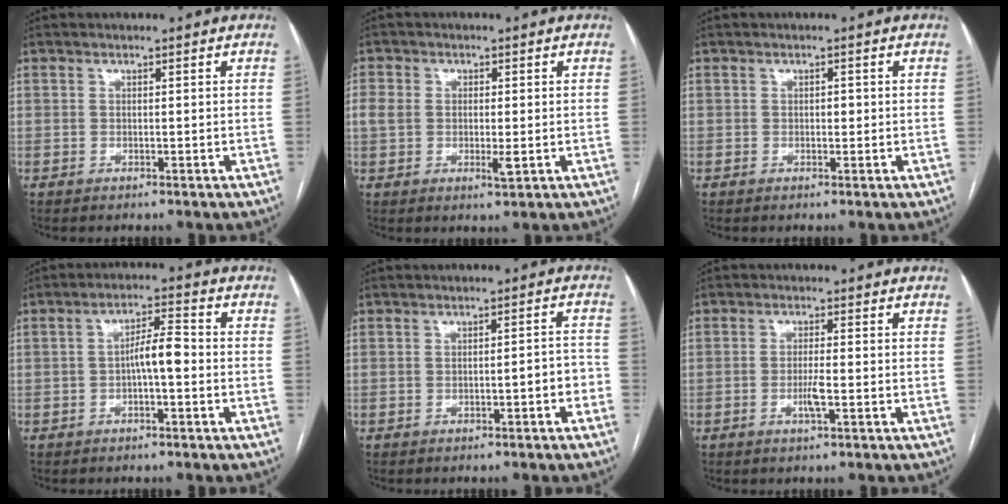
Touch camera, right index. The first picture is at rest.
{"total": 4.5, "force": [-0.3, 2.3, 3.9], "torque": [-0.075, 0.001, -0.002]}
{"total": 0.9, "force": [0.0, 0.6, 0.7], "torque": [-0.008, 0.001, -0.001]}
{"total": 5.0, "force": [-0.8, 1.0, 4.8], "torque": [-0.081, 0.015, -0.014]}
{"total": 3.1, "force": [-1.5, 0.6, 2.6], "torque": [-0.030, 0.014, -0.020]}
{"total": 2.8, "force": [-1.0, 0.1, 2.7], "torque": [-0.054, -0.003, -0.018]}